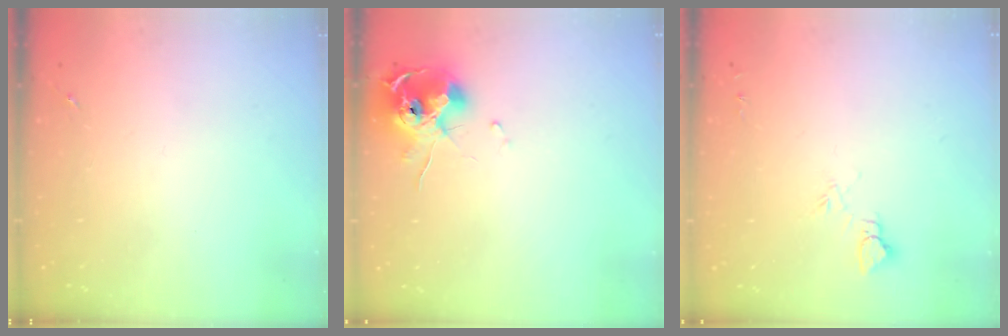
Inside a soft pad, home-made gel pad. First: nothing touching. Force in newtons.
{"total": 12.9, "press": 12.9, "slide": 1.4}
{"total": 3.7, "press": 3.7, "slide": 0.4}